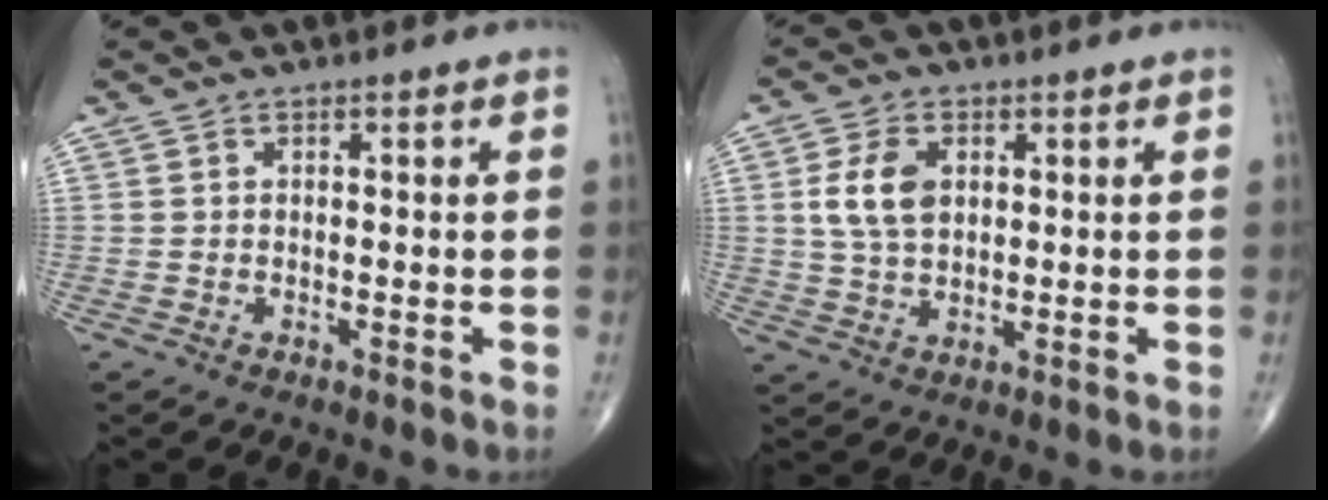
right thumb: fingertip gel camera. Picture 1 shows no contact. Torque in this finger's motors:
{"motor_torque": [0.22, -0.05, 0.69, 0.11, 0.08]}